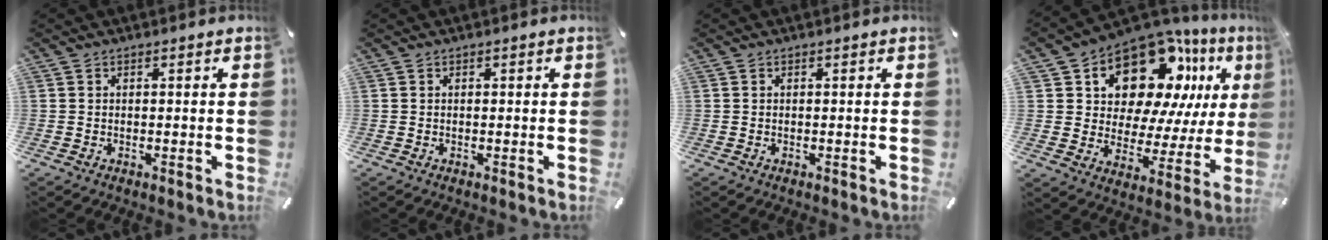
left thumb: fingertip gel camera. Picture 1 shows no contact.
{"total": 0.0}
{"total": 0.0}
{"total": 16.4, "force": [9.7, 10.2, 8.4], "torque": [-0.127, -0.072, 0.169]}